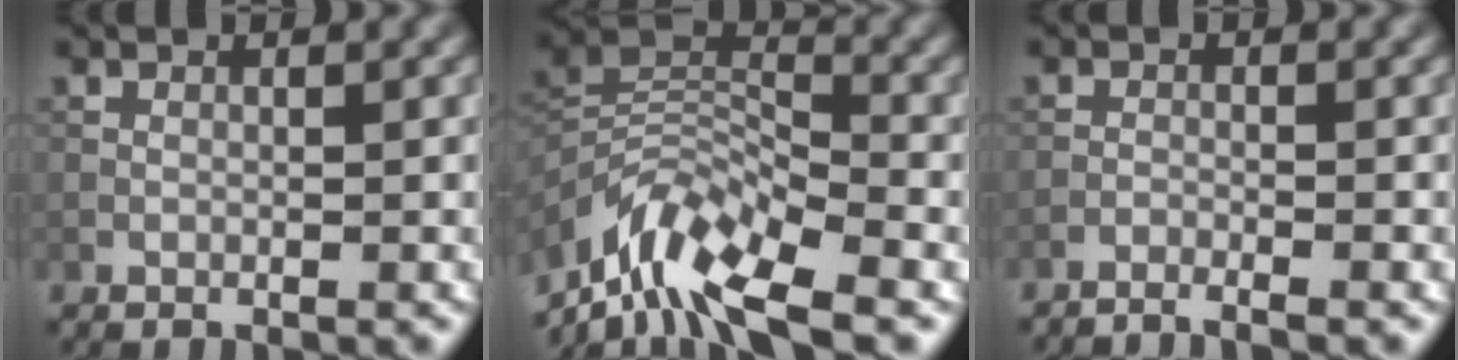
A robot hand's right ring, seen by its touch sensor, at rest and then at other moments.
{"total": 10.2, "force": [-7.9, 3.0, 5.7], "torque": [-0.104, 0.000, -0.158]}
{"total": 2.2, "force": [-2.0, 0.1, 0.9], "torque": [-0.021, -0.004, -0.039]}